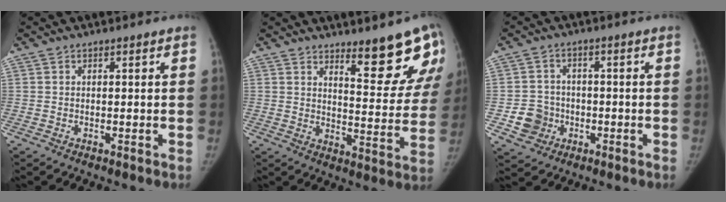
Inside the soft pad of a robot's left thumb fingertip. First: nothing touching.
{"total": 13.1, "force": [9.6, 3.3, 8.3], "torque": [-0.058, -0.077, 0.132]}
{"total": 6.2, "force": [-1.8, 5.7, 1.5], "torque": [-0.001, 0.014, -0.029]}